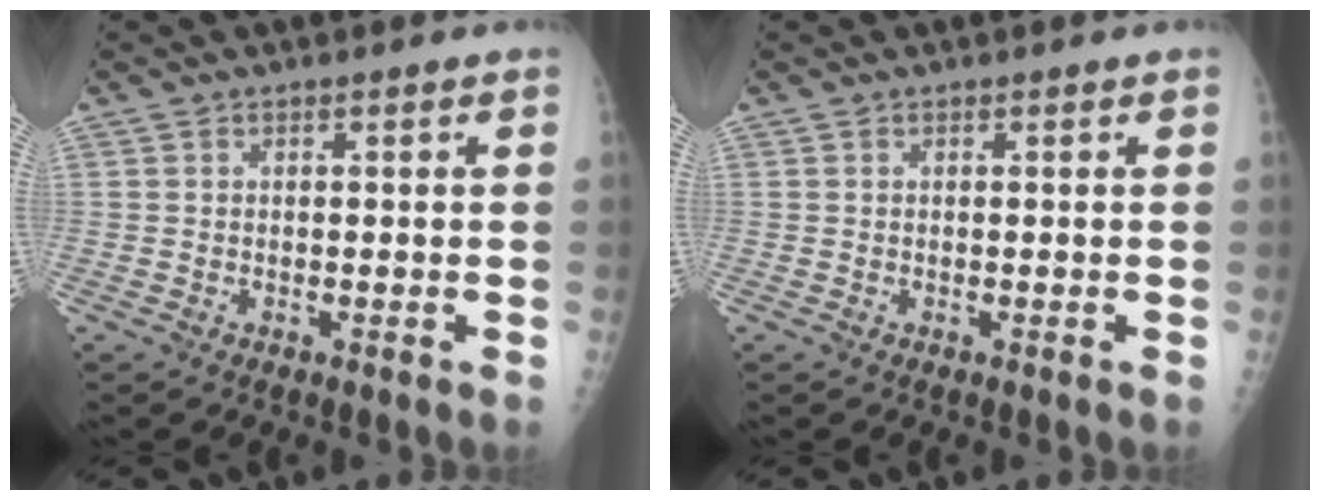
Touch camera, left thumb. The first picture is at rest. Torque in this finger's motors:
{"motor_torque": [0.03, 0.05, 0.00, -0.01, 0.00]}